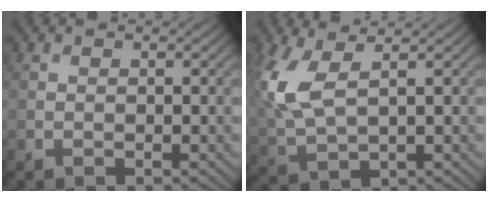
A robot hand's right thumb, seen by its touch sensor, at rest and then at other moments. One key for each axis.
{"total": 8.3, "fx": 2.7, "fy": 3.7, "fz": 6.9, "tx": -0.185, "ty": 0.003, "tz": 0.054}